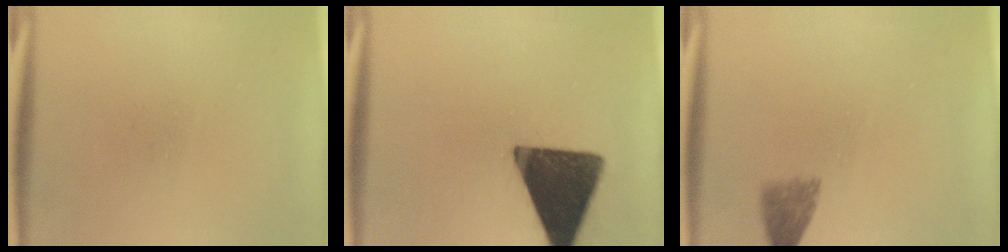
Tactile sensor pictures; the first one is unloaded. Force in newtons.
{"total": 17.1}
{"total": 3.0}